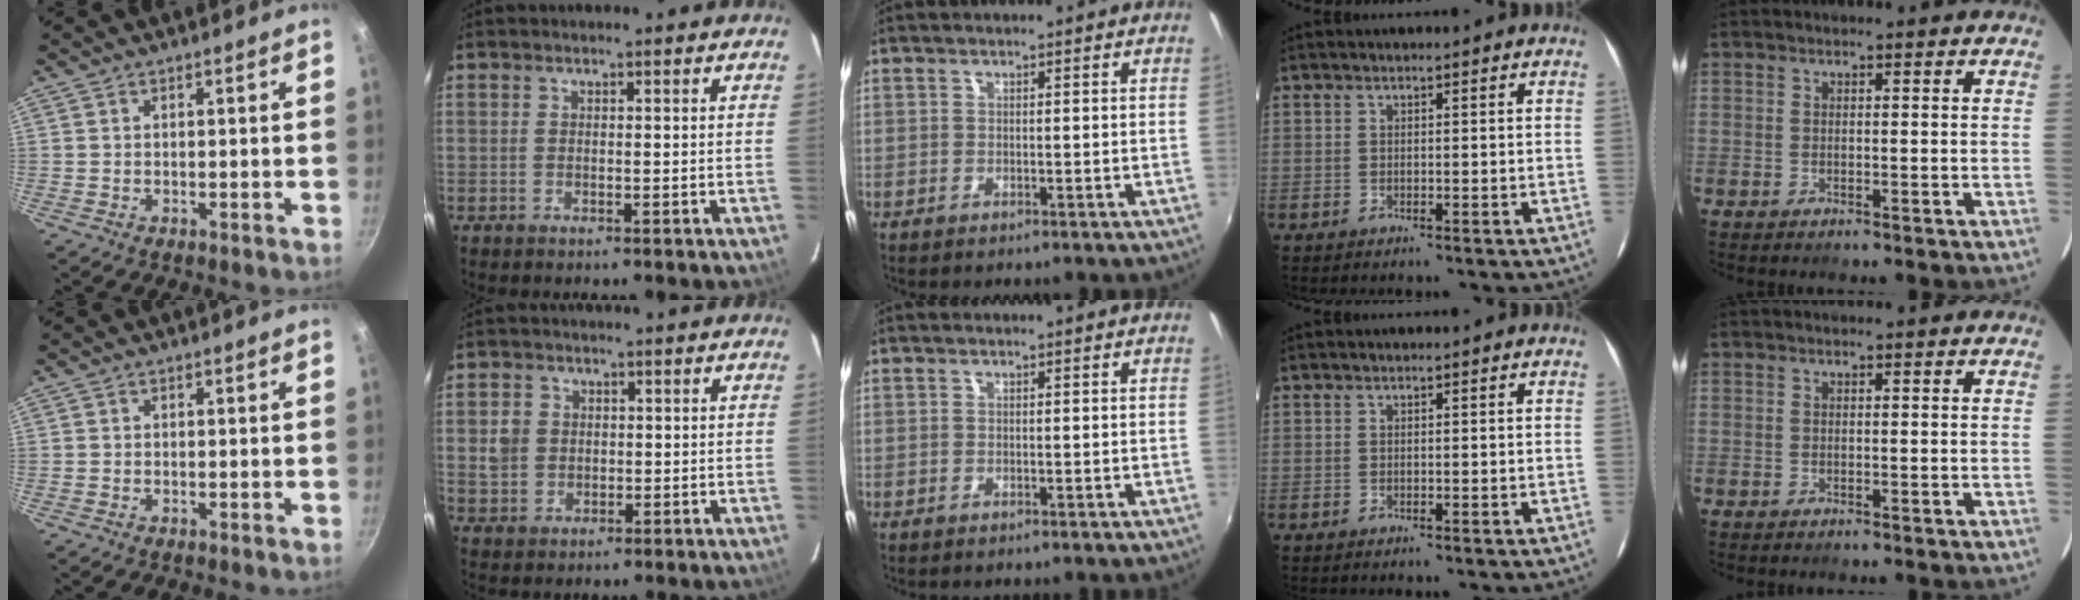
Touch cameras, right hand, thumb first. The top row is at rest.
{"index": {"total": 4.1, "force": [0.1, 3.9, 1.3], "torque": [-0.026, 0.012, 0.005]}}